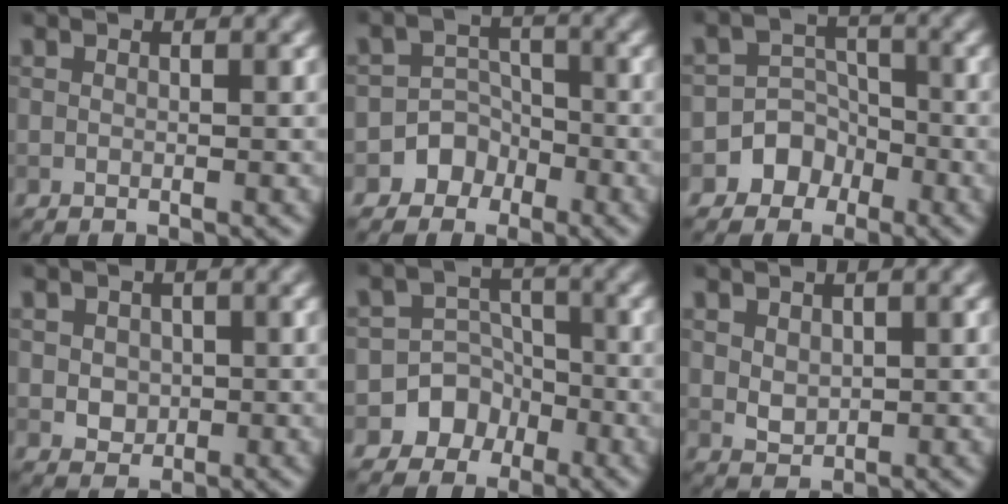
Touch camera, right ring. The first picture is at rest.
{"total": 3.9, "force": [-2.2, 3.1, 0.2], "torque": [0.040, 0.012, -0.051]}
{"total": 4.7, "force": [-2.5, 3.9, 0.4], "torque": [0.033, 0.008, -0.063]}
{"total": 1.9, "force": [0.1, 1.7, 0.9], "torque": [-0.016, -0.002, 0.005]}
{"total": 6.0, "force": [-3.2, 5.1, 0.4], "torque": [0.032, 0.002, -0.077]}
{"total": 1.6, "force": [0.6, 1.2, 0.9], "torque": [-0.018, -0.004, 0.017]}